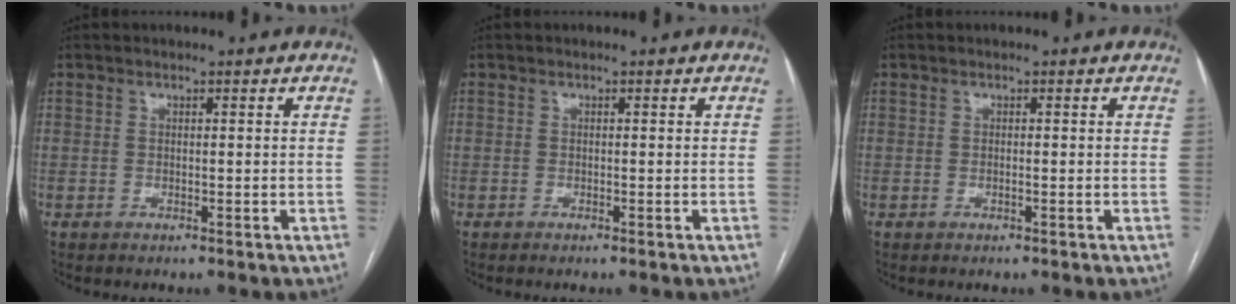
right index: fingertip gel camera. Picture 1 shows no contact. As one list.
[{"total": 0.0}, {"total": 0.0}]